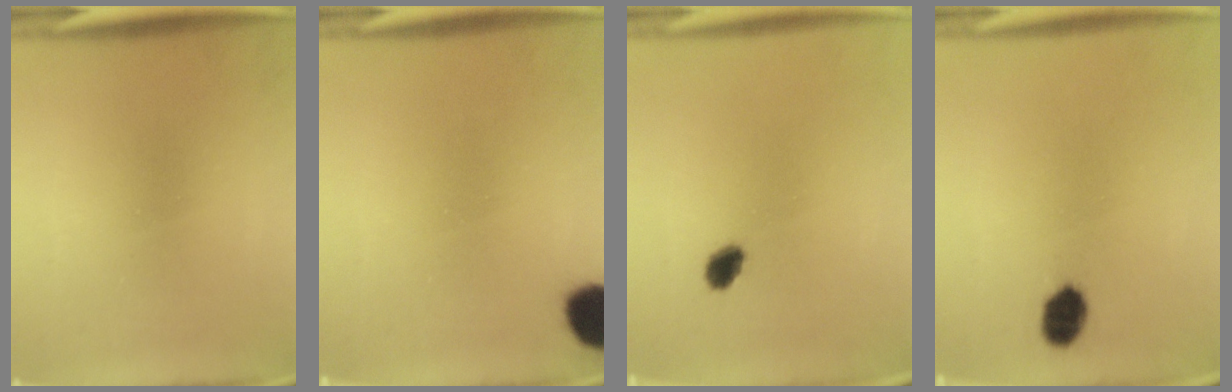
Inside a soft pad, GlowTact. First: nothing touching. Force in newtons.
{"total": 8.3}
{"total": 3.1}
{"total": 5.1}